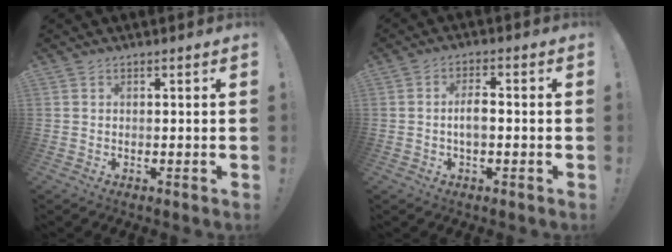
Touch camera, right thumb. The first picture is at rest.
{"total": 4.7, "force": [-0.8, 1.8, 4.2], "torque": [-0.090, 0.005, -0.021]}